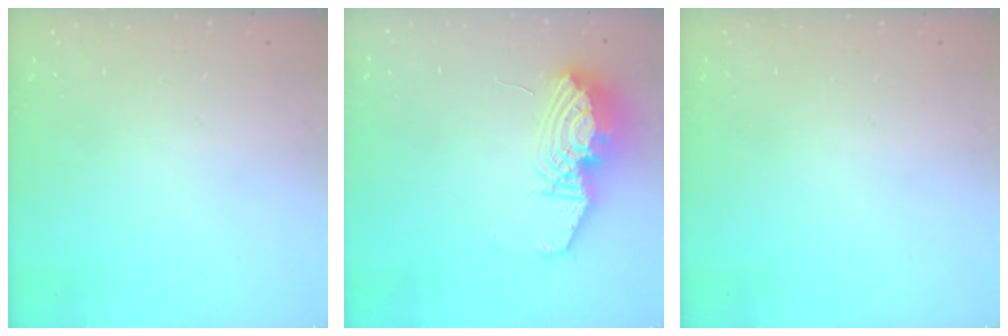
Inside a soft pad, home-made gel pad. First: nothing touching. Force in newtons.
{"total": 13.9, "press": 13.8, "slide": 1.2}
{"total": 0.0}